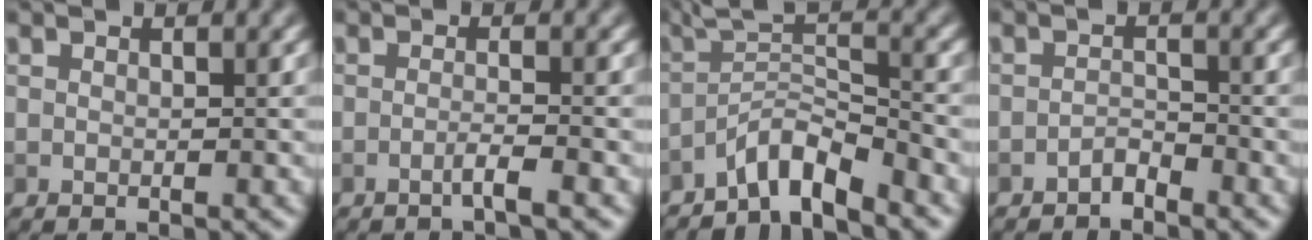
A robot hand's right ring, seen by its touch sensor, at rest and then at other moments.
{"total": 1.7, "force": [-0.8, 0.2, 1.5], "torque": [-0.021, 0.004, -0.023]}
{"total": 4.1, "force": [-3.3, 0.6, 2.5], "torque": [-0.040, 0.009, -0.071]}
{"total": 1.3, "force": [-1.2, 0.3, 0.5], "torque": [-0.008, 0.005, -0.023]}